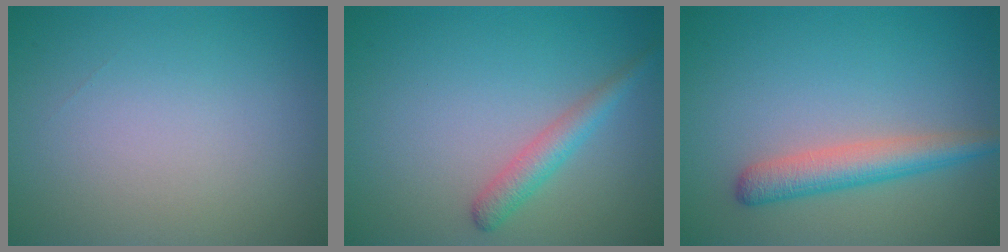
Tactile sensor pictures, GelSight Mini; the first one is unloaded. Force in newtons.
{"total": 2.2, "press": 2.2, "slide": 0.1}
{"total": 3.6, "press": 3.6, "slide": 0.1}